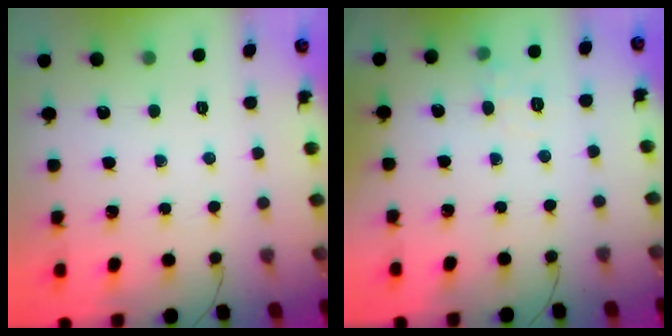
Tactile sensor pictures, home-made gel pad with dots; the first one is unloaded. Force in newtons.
{"total": 5.9, "press": 5.7, "slide": 1.6}